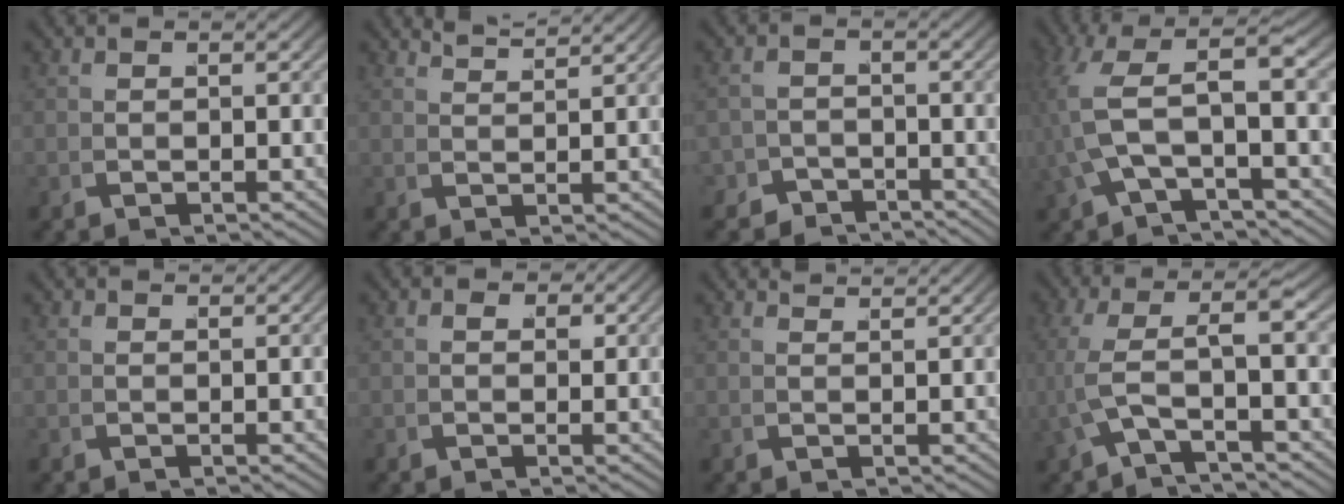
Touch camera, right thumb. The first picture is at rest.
{"total": 3.1, "force": [3.1, -0.1, 0.3], "torque": [0.006, 0.005, 0.058]}
{"total": 3.5, "force": [-3.1, 1.5, 0.0], "torque": [0.016, -0.020, -0.053]}
{"total": 6.5, "force": [0.8, 2.8, 5.8], "torque": [-0.127, -0.004, 0.022]}
{"total": 0.7, "force": [0.6, -0.1, -0.2], "torque": [0.005, -0.003, 0.014]}
{"total": 1.0, "force": [0.6, 0.8, 0.2], "torque": [0.002, -0.007, 0.011]}
{"total": 1.8, "force": [1.8, -0.2, 0.0], "torque": [0.006, 0.002, 0.033]}
{"total": 5.5, "force": [-0.1, 1.7, 5.2], "torque": [-0.111, -0.001, 0.005]}